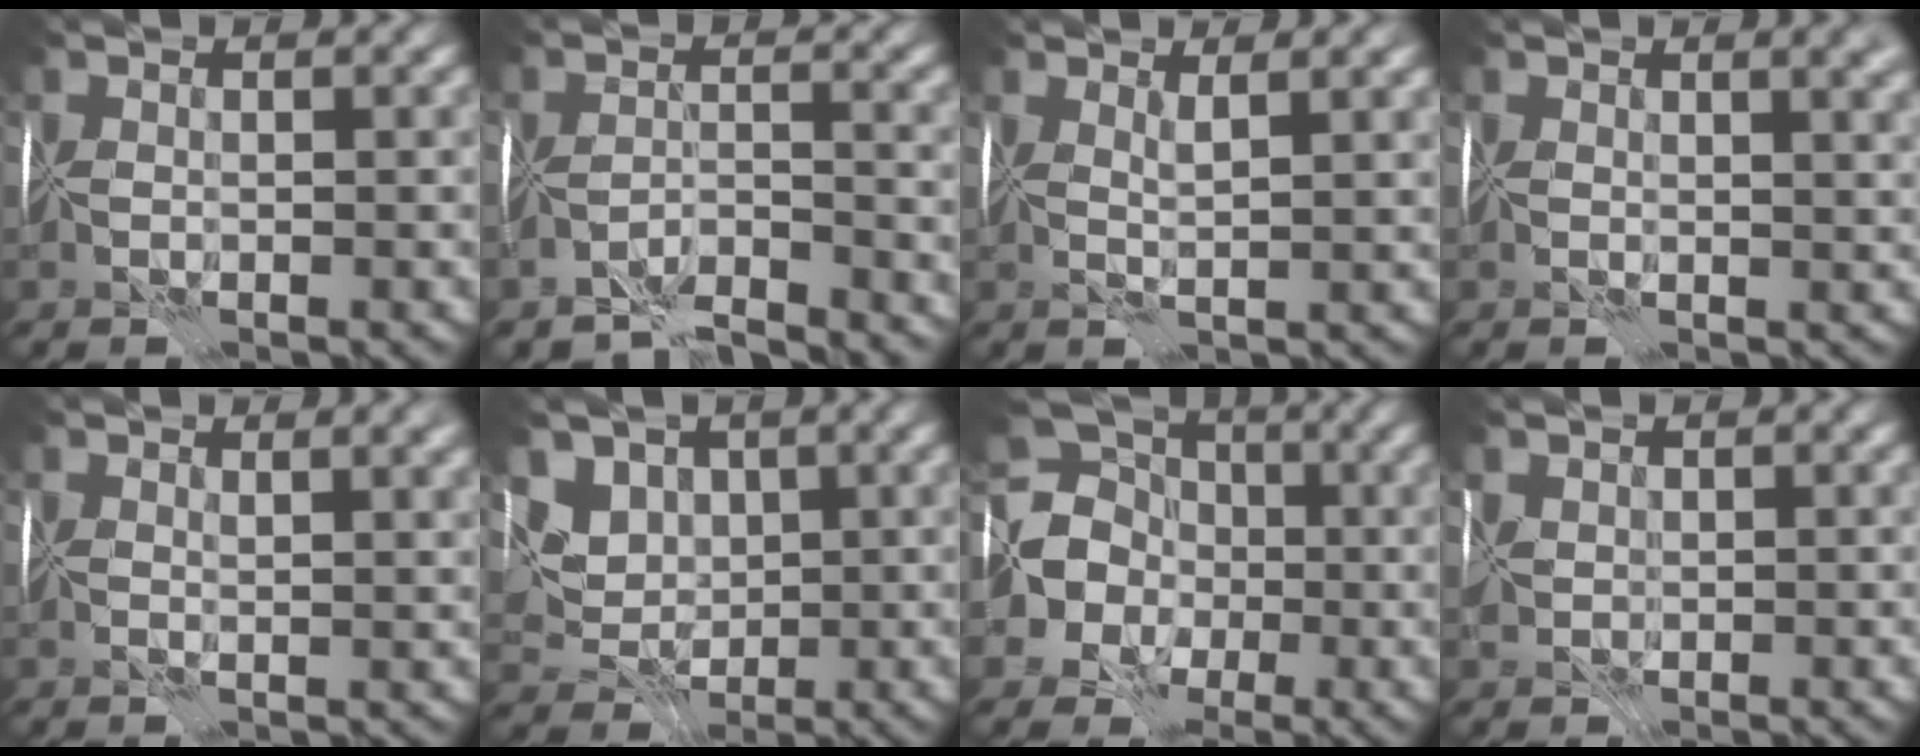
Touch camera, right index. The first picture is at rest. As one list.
[{"total": 5.8, "force": [-5.7, -0.7, 0.4], "torque": [0.005, -0.016, -0.096]}, {"total": 1.6, "force": [0.8, -0.8, 1.0], "torque": [-0.018, -0.006, 0.017]}, {"total": 3.2, "force": [1.7, 0.8, 2.6], "torque": [-0.028, -0.002, 0.034]}, {"total": 1.8, "force": [1.3, -0.2, 1.2], "torque": [-0.016, -0.003, 0.025]}, {"total": 4.1, "force": [2.0, 3.1, 1.7], "torque": [-0.022, -0.002, 0.029]}, {"total": 8.3, "force": [-1.4, 7.4, 3.6], "torque": [-0.070, -0.009, -0.066]}, {"total": 0.6, "force": [0.3, 0.2, 0.4], "torque": [-0.007, -0.002, 0.006]}]